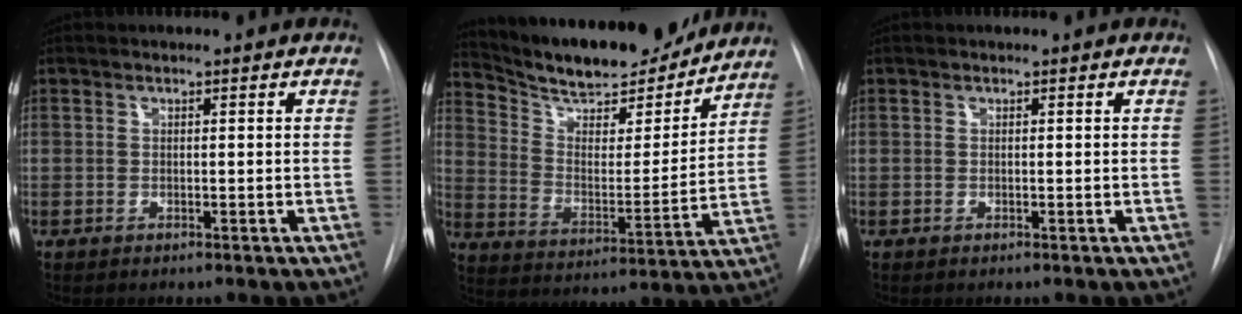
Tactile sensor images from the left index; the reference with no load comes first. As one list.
[{"total": 19.6, "force": [17.6, 4.3, 7.5], "torque": [-0.124, -0.015, 0.272]}, {"total": 0.0}]